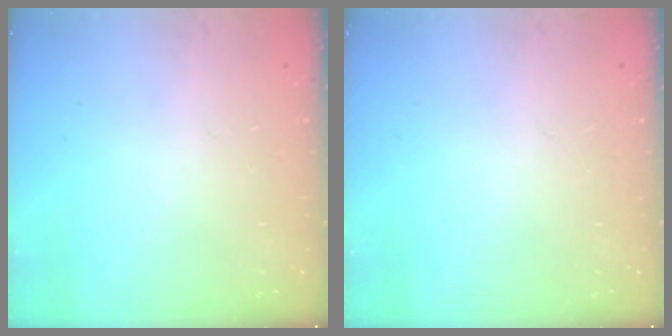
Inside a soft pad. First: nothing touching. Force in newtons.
{"total": 0.0}